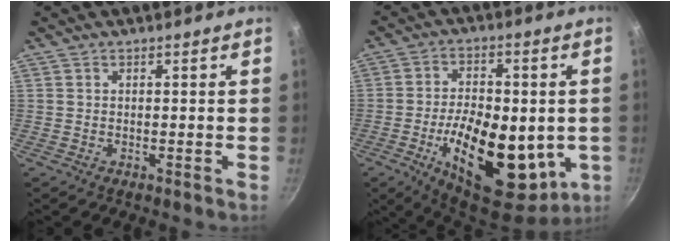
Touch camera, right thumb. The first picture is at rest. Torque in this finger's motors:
{"motor_torque": [2.00, 2.80, 2.06, -0.71, 0.45]}